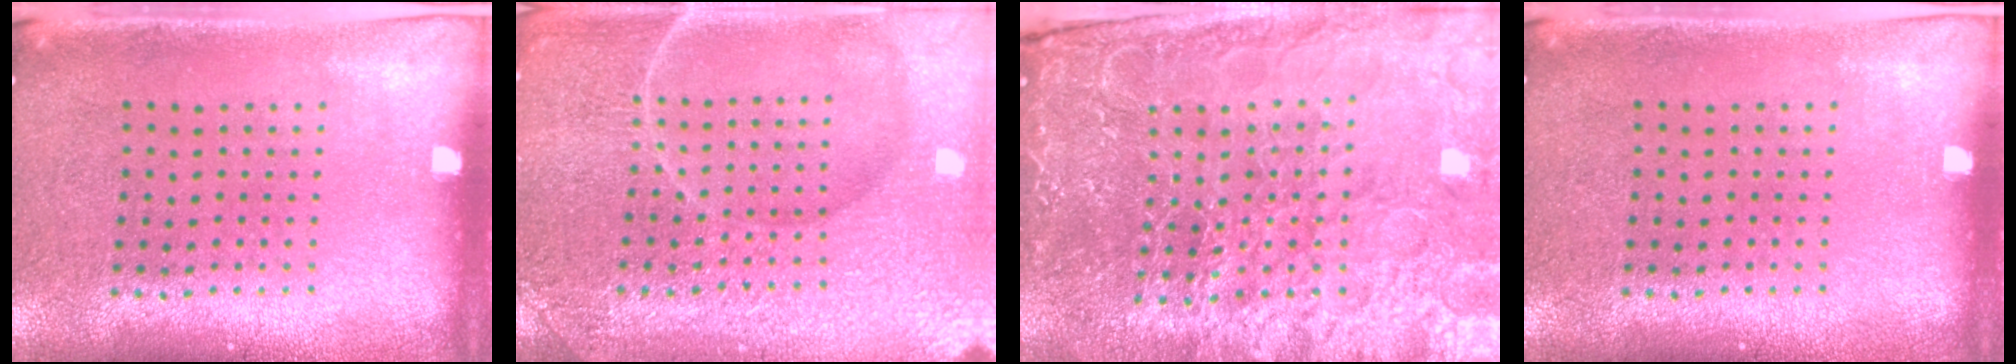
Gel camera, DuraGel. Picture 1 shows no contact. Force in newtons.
{"total": 7.4, "press": 7.3, "slide": 1.0}
{"total": 5.7, "press": 5.2, "slide": 2.3}
{"total": 0.0}